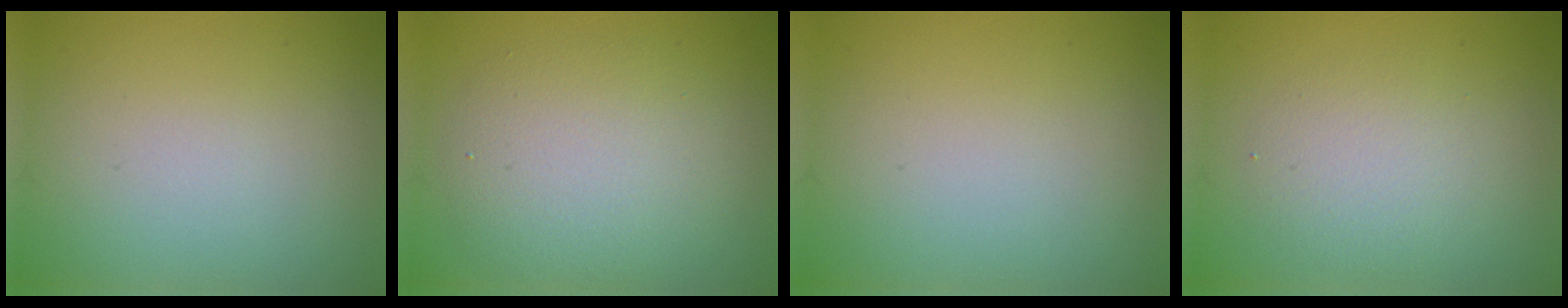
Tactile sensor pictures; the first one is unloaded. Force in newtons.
{"total": 5.3, "press": 5.3, "slide": 0.3}
{"total": 0.0}
{"total": 2.9, "press": 2.9, "slide": 0.2}